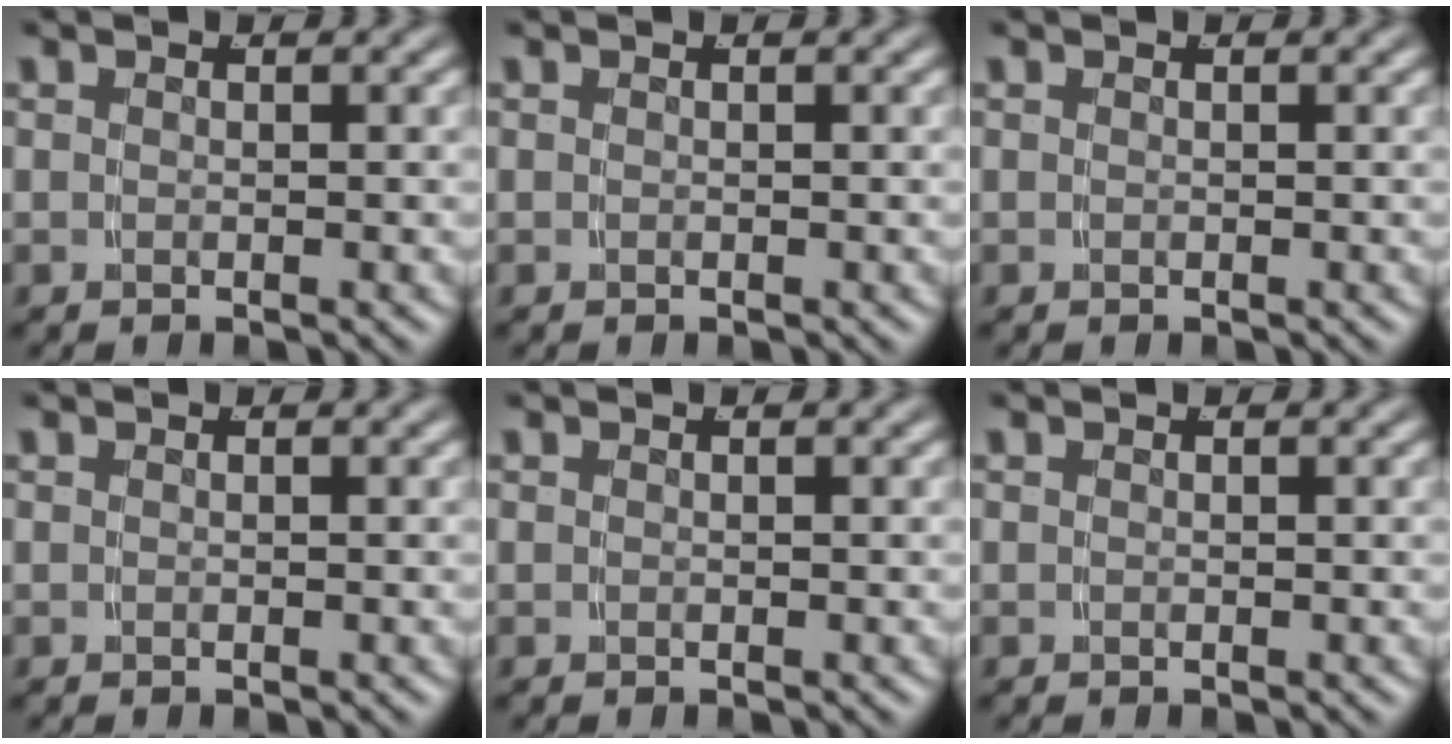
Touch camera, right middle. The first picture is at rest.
{"total": 0.0}
{"total": 0.0}
{"total": 0.0}
{"total": 0.0}
{"total": 0.0}